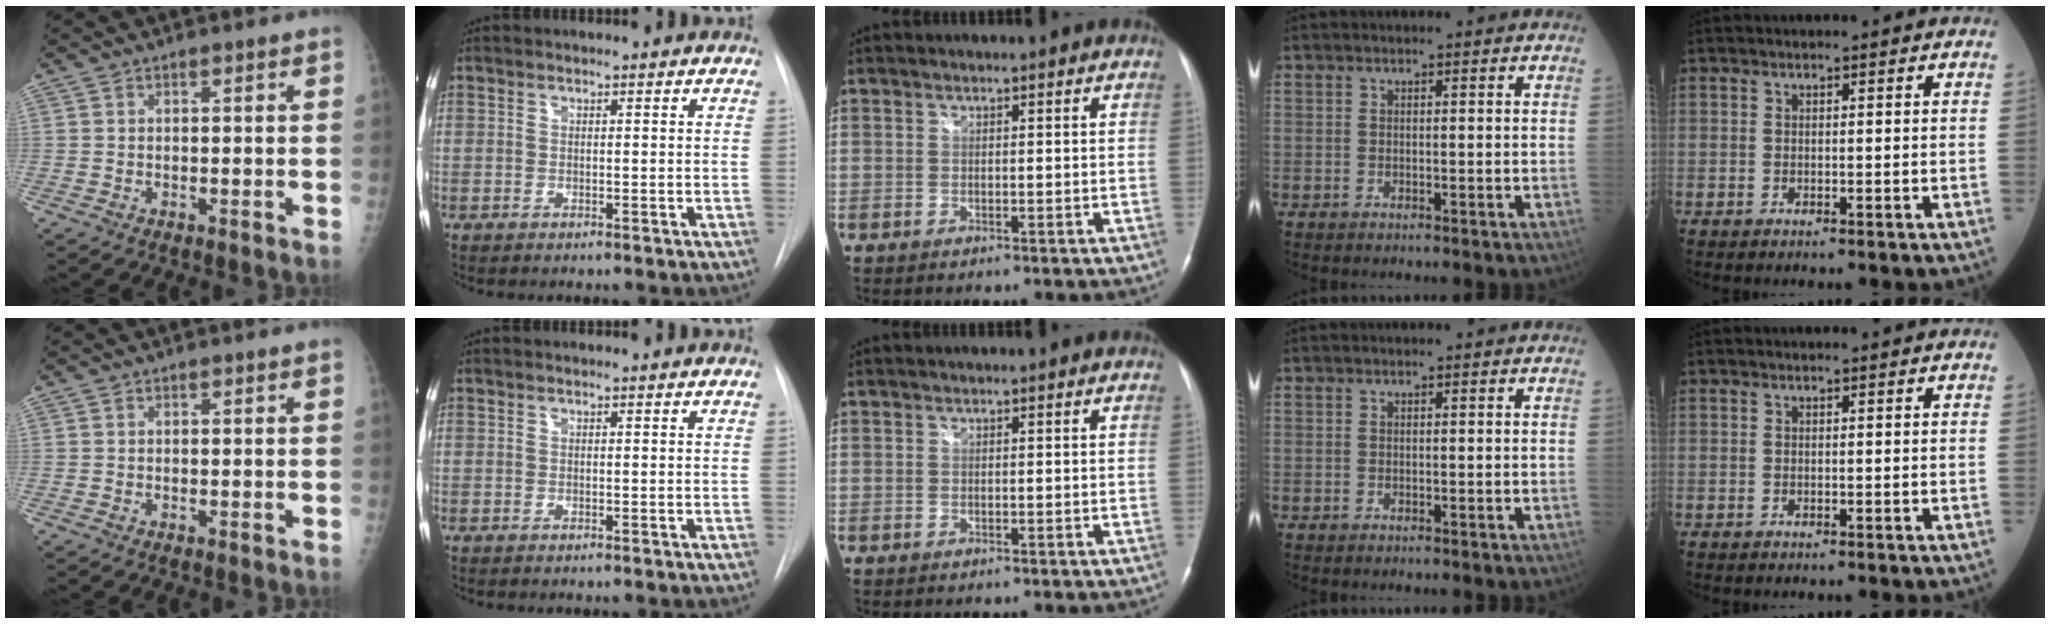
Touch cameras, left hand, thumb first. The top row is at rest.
{}